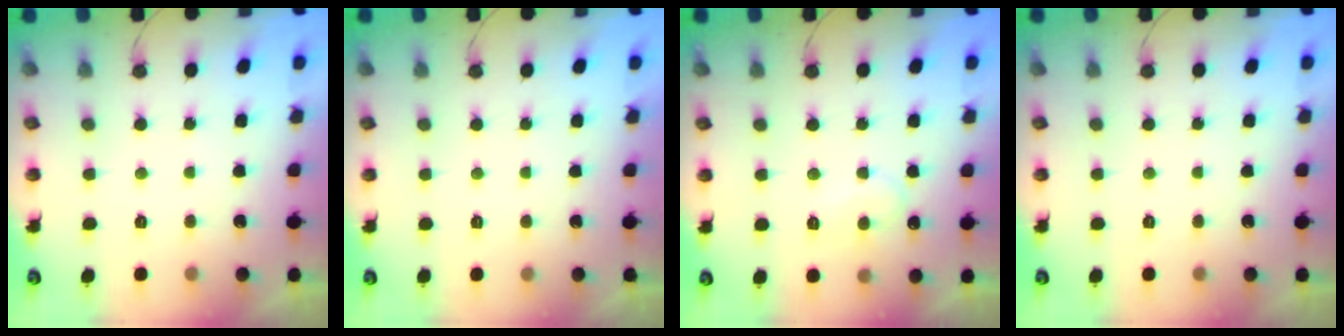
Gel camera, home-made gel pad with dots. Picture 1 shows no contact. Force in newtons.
{"total": 1.8, "press": 1.8, "slide": 0.0}
{"total": 6.7, "press": 6.7, "slide": 0.7}
{"total": 0.0}